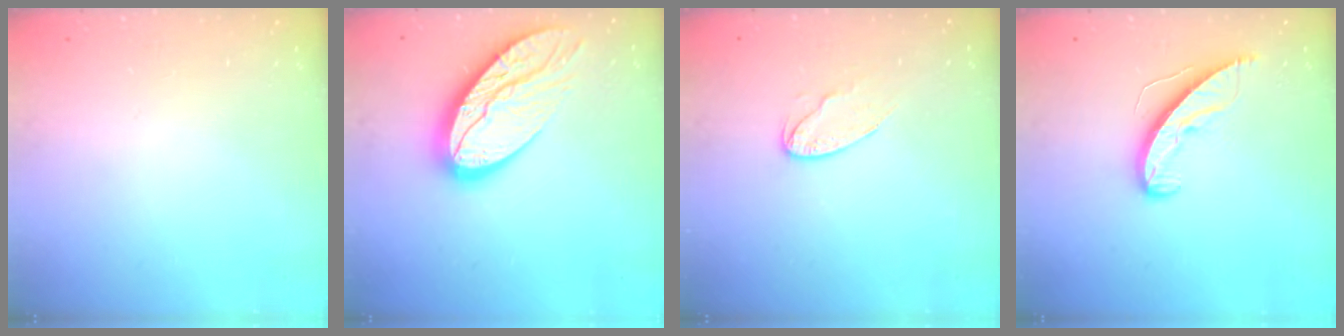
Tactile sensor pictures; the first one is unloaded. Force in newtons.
{"total": 17.9, "press": 17.9, "slide": 1.4}
{"total": 7.8, "press": 7.7, "slide": 0.5}
{"total": 8.8, "press": 8.7, "slide": 1.1}